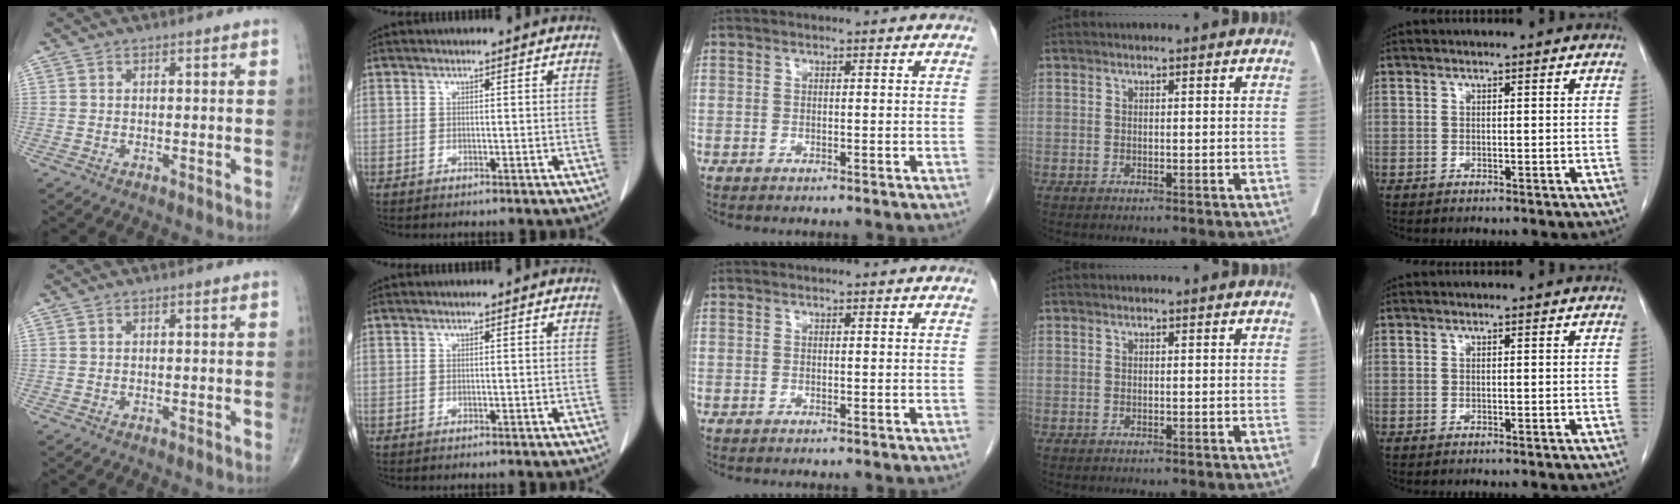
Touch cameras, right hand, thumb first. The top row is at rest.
{}